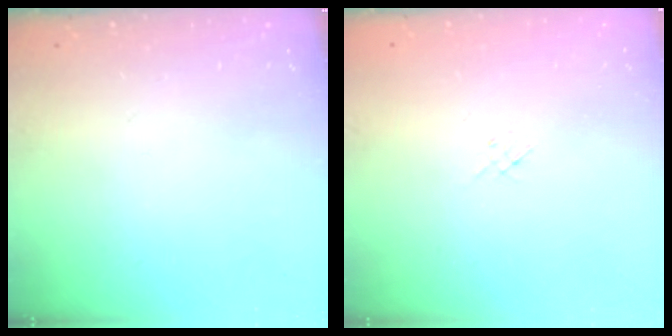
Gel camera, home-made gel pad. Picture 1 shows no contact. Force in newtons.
{"total": 1.3, "press": 1.2, "slide": 0.5}